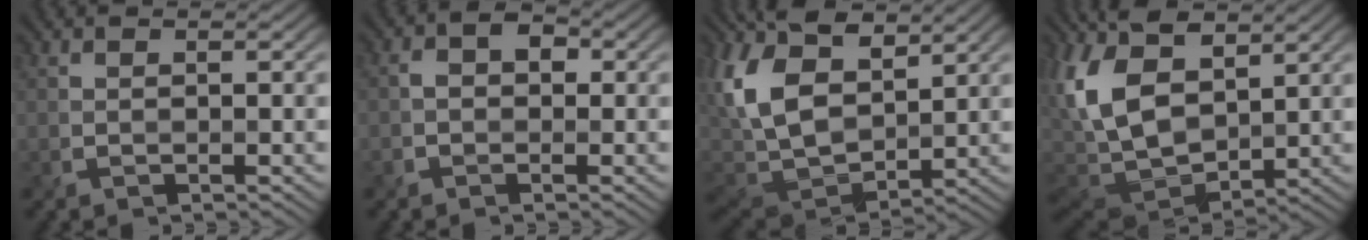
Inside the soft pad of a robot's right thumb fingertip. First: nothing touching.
{"total": 2.9, "force": [0.0, 2.4, 1.7], "torque": [-0.026, 0.010, -0.015]}
{"total": 15.8, "force": [4.9, 9.2, 11.9], "torque": [-0.295, 0.014, 0.081]}
{"total": 15.5, "force": [3.2, 9.0, 12.2], "torque": [-0.295, 0.009, 0.050]}